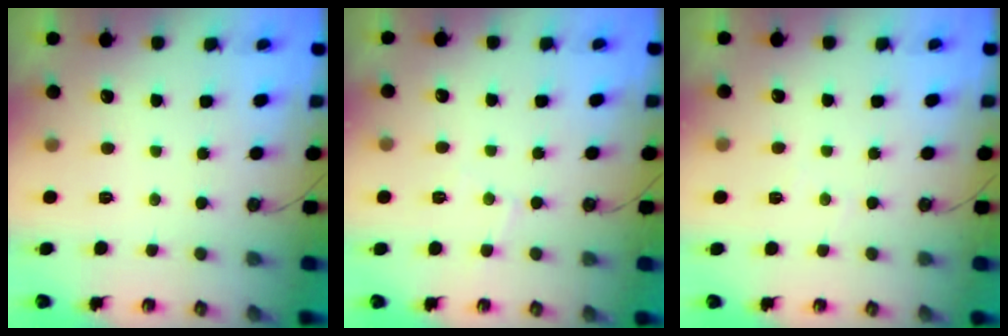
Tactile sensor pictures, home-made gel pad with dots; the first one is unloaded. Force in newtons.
{"total": 4.4, "press": 4.3, "slide": 0.6}
{"total": 3.5, "press": 3.5, "slide": 0.3}